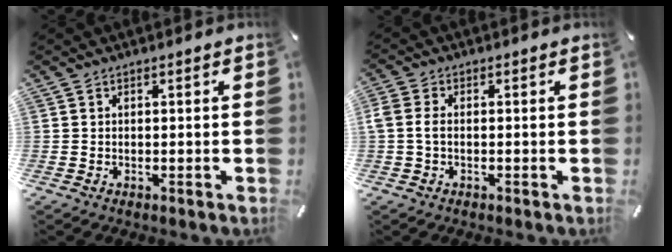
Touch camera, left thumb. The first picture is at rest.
{"total": 2.9, "force": [-0.4, 1.8, 2.3], "torque": [-0.055, 0.000, -0.010]}